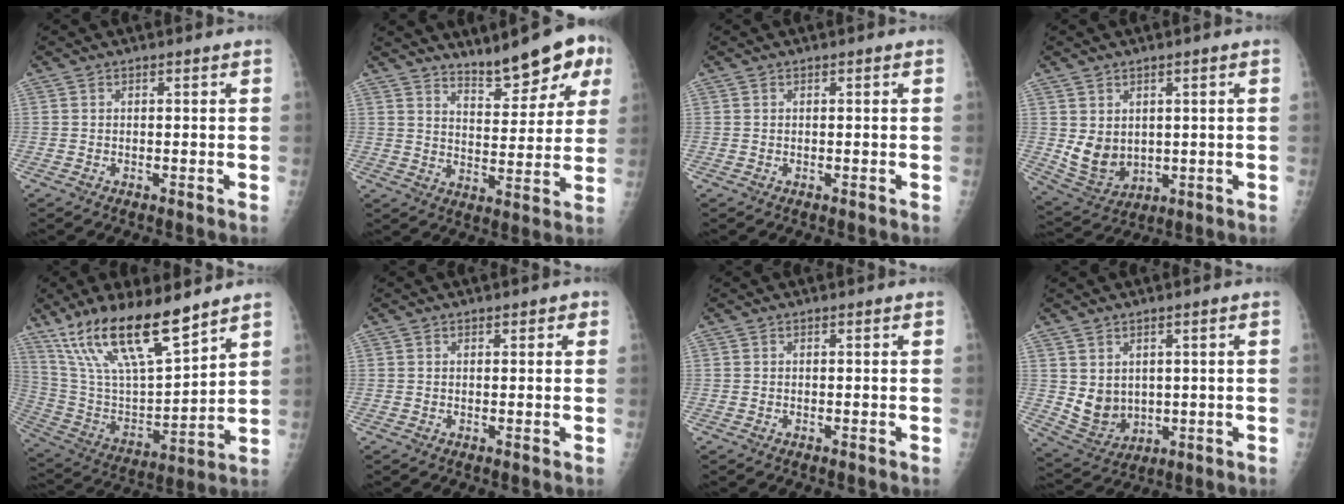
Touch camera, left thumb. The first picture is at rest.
{"total": 11.8, "force": [7.9, 3.9, 7.7], "torque": [-0.075, -0.036, 0.123]}
{"total": 0.0}
{"total": 7.5, "force": [1.0, 6.0, 4.4], "torque": [-0.061, -0.018, 0.046]}
{"total": 20.9, "force": [14.7, 5.6, 13.8], "torque": [-0.234, -0.060, 0.282]}
{"total": 1.4, "force": [0.8, 0.9, 0.8], "torque": [0.004, 0.000, 0.005]}
{"total": 0.0}
{"total": 6.9, "force": [1.1, 5.6, 3.8], "torque": [-0.047, -0.021, 0.046]}